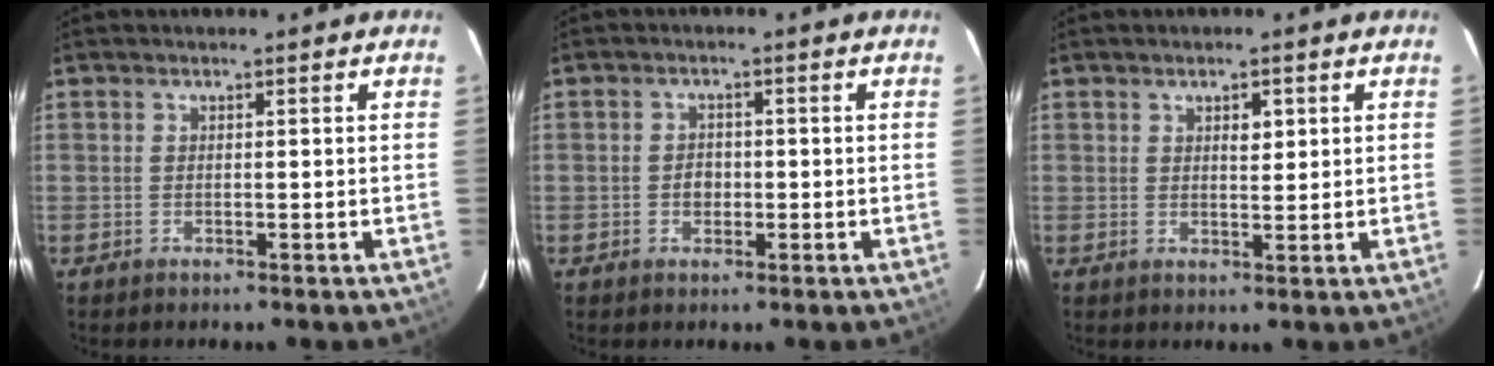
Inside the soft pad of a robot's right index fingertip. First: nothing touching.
{"total": 2.4, "force": [-0.5, 2.1, 1.1], "torque": [-0.018, 0.006, -0.008]}
{"total": 2.7, "force": [1.1, 1.3, 2.1], "torque": [-0.030, 0.005, 0.019]}